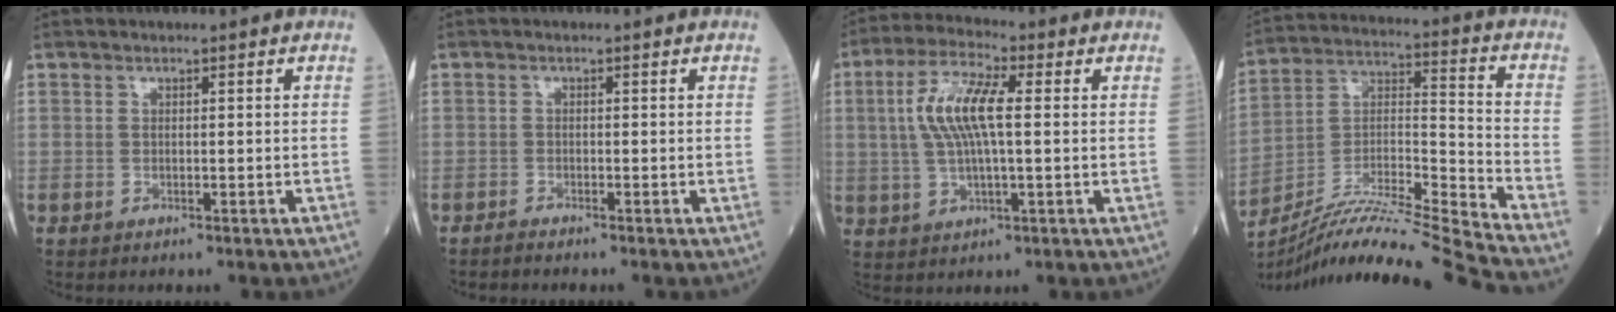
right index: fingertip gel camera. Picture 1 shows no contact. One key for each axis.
{"total": 1.0, "fx": -0.9, "fy": -0.2, "fz": 0.2, "tx": -0.007, "ty": -0.001, "tz": -0.020}
{"total": 9.4, "fx": 1.4, "fy": 2.2, "fz": 9.0, "tx": -0.191, "ty": 0.012, "tz": 0.026}
{"total": 19.7, "fx": -17.9, "fy": -3.0, "fz": 7.7, "tx": -0.149, "ty": -0.001, "tz": -0.312}